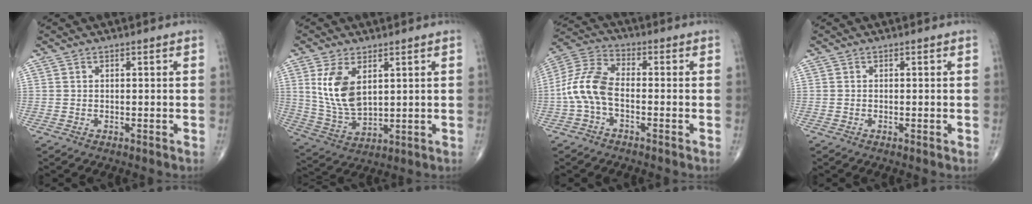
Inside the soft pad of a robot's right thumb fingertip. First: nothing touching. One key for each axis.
{"total": 10.9, "fx": 3.5, "fy": 5.9, "fz": 8.4, "tx": -0.162, "ty": -0.016, "tz": 0.082}
{"total": 9.5, "fx": -2.0, "fy": 5.1, "fz": 7.8, "tx": -0.168, "ty": 0.031, "tz": -0.052}
{"total": 0.0}